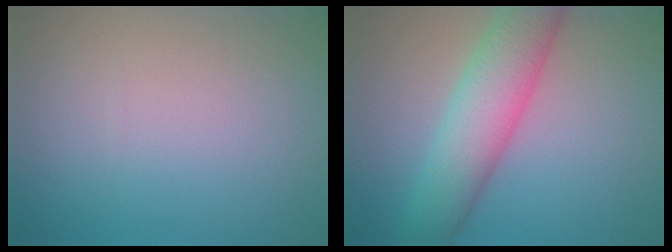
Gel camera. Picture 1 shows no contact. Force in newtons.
{"total": 6.9, "press": 6.9, "slide": 0.1}